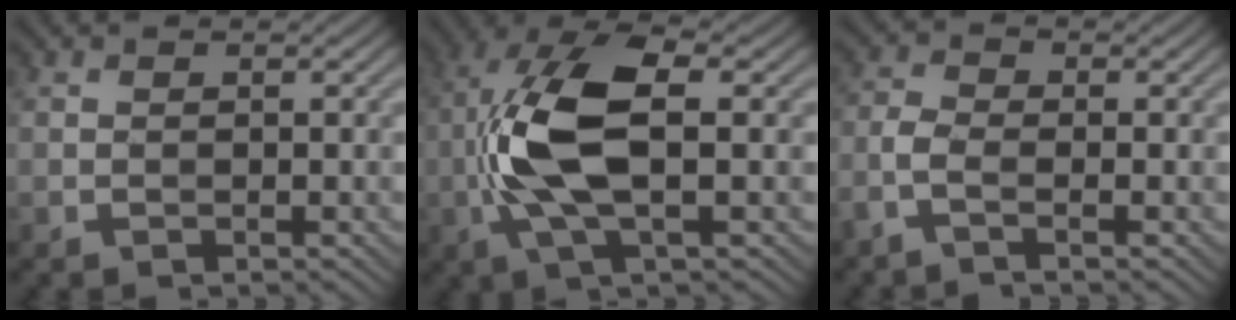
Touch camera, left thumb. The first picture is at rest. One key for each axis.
{"total": 11.3, "fx": -0.7, "fy": 4.5, "fz": 10.3, "tx": -0.230, "ty": 0.020, "tz": -0.019}
{"total": 2.9, "fx": -1.6, "fy": 1.0, "fz": 2.2, "tx": -0.060, "ty": 0.005, "tz": -0.044}